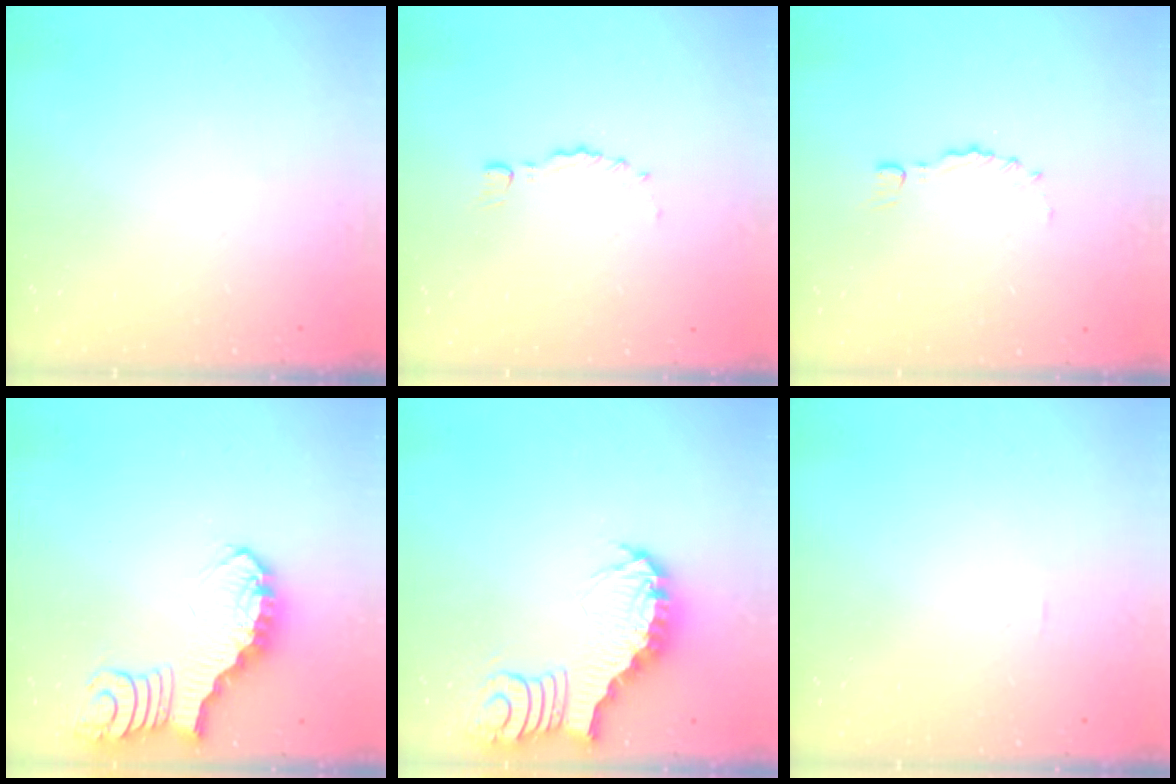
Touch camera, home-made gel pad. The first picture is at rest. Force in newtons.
{"total": 0.0}
{"total": 0.0}
{"total": 3.0, "press": 3.0, "slide": 0.5}
{"total": 3.8, "press": 3.7, "slide": 0.4}
{"total": 0.0}